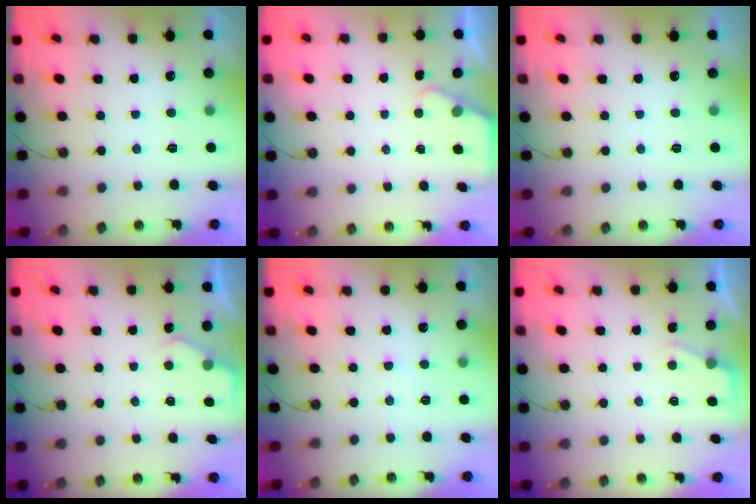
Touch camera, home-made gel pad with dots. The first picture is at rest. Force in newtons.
{"total": 1.7, "press": 1.7, "slide": 0.3}
{"total": 0.0}
{"total": 4.2, "press": 4.2, "slide": 0.4}
{"total": 3.2, "press": 3.2, "slide": 0.6}
{"total": 2.4, "press": 2.4, "slide": 0.4}